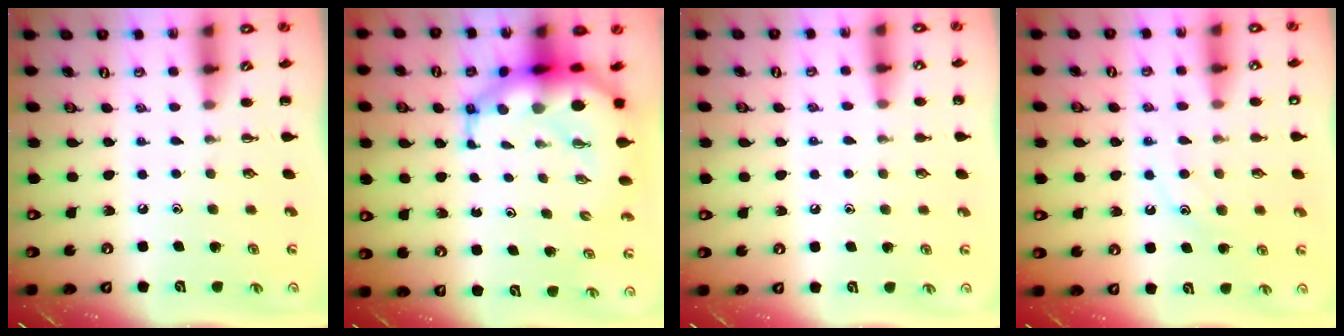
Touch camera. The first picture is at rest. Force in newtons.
{"total": 10.8, "press": 10.3, "slide": 3.0}
{"total": 6.2, "press": 5.8, "slide": 2.1}
{"total": 11.8, "press": 11.7, "slide": 1.4}